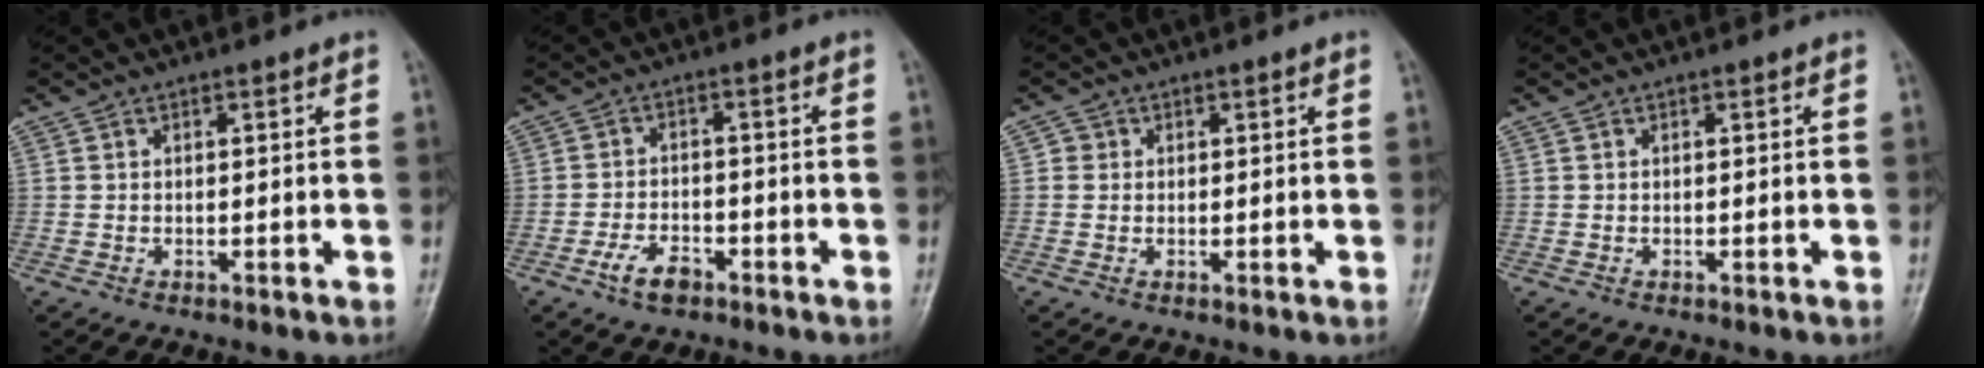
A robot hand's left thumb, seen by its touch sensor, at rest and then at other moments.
{"total": 4.9, "force": [-3.0, 2.6, 2.9], "torque": [-0.050, 0.022, -0.053]}
{"total": 1.3, "force": [0.2, 1.3, 0.3], "torque": [0.004, 0.002, 0.000]}
{"total": 0.0}